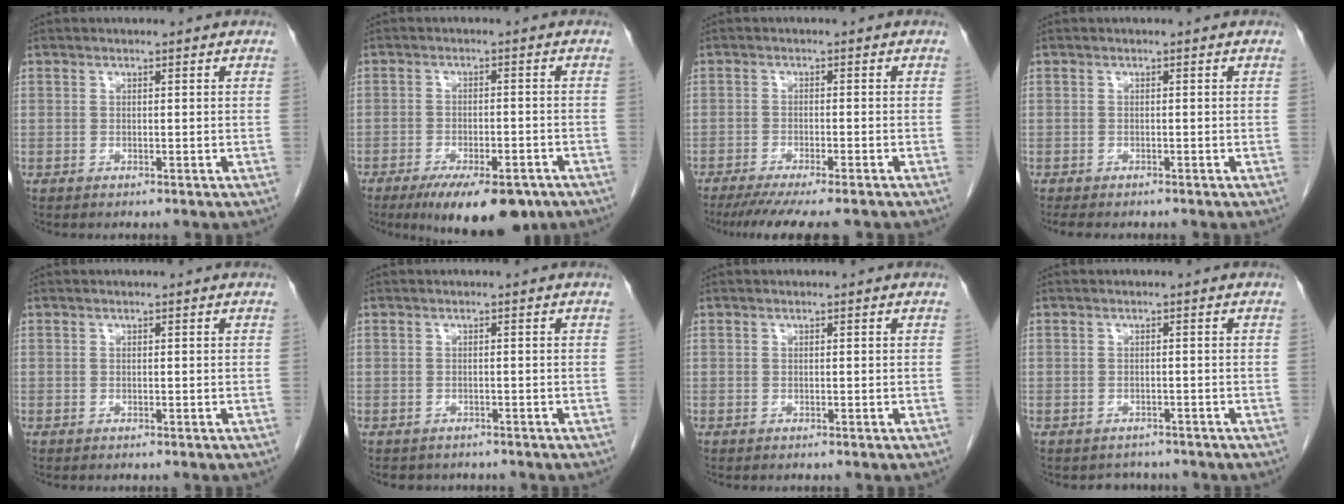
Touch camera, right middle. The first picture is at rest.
{"total": 12.0, "force": [-8.5, 3.9, 7.6], "torque": [-0.101, -0.008, -0.124]}
{"total": 11.4, "force": [-9.7, 1.0, 6.0], "torque": [-0.077, -0.023, -0.138]}
{"total": 3.8, "force": [-3.2, 1.1, 1.8], "torque": [-0.023, -0.008, -0.040]}
{"total": 0.0}
{"total": 3.1, "force": [-2.7, 1.6, 0.1], "torque": [-0.005, 0.001, -0.035]}
{"total": 0.0}
{"total": 2.5, "force": [-2.2, 1.2, -0.1], "torque": [-0.003, 0.001, -0.032]}